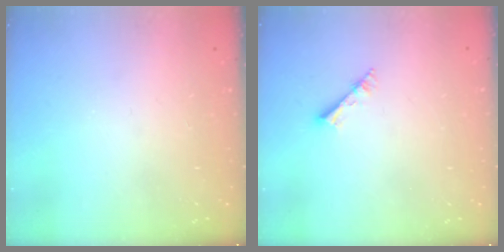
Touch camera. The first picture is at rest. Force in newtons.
{"total": 2.7, "press": 2.7, "slide": 0.3}